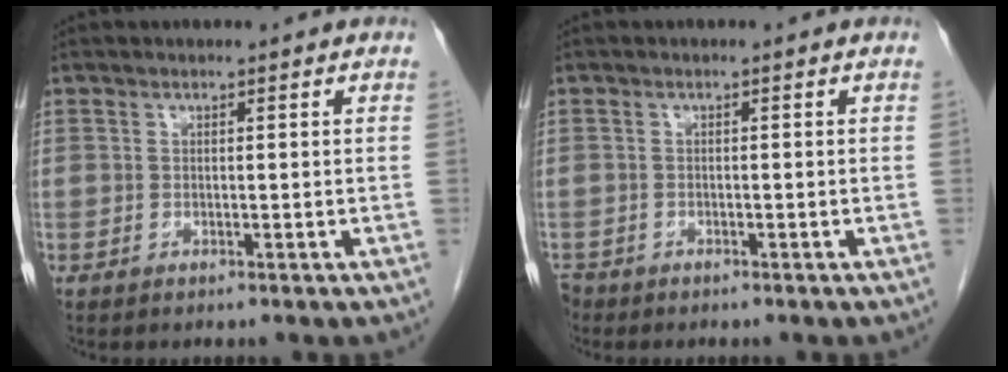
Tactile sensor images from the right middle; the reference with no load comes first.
{"total": 2.0, "force": [-1.6, 1.1, 0.2], "torque": [-0.007, -0.001, -0.030]}